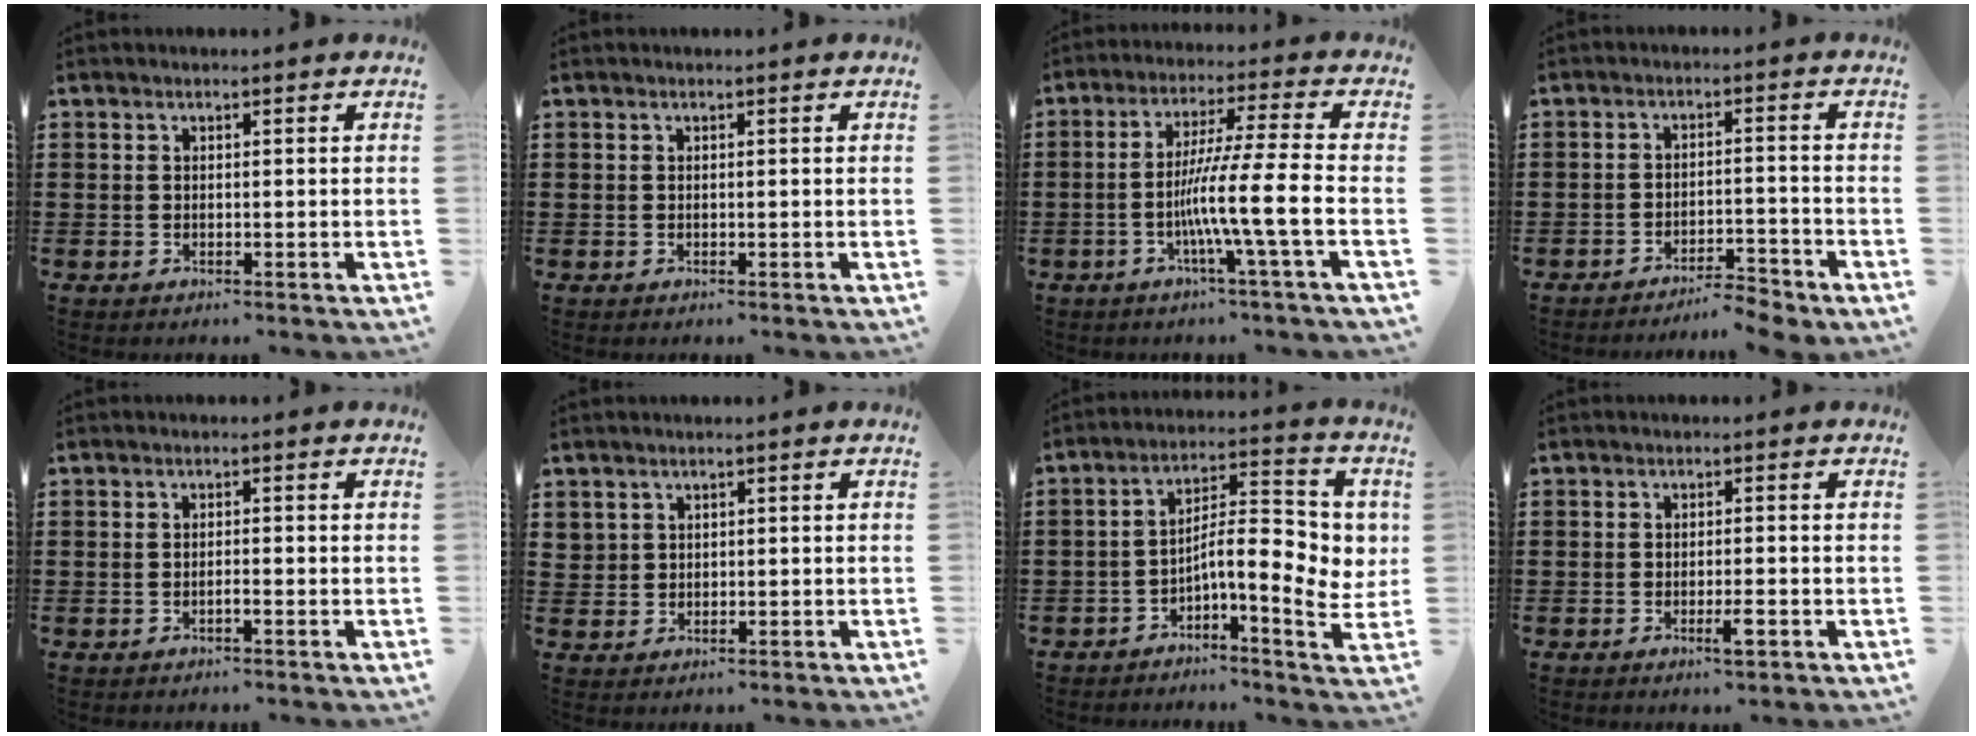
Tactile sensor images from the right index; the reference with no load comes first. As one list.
[{"total": 0.0}, {"total": 10.4, "force": [-3.0, -0.4, 9.9], "torque": [-0.176, -0.005, -0.060]}, {"total": 4.0, "force": [-3.9, 0.1, 1.0], "torque": [-0.021, -0.001, -0.081]}, {"total": 0.9, "force": [-0.4, 0.1, 0.8], "torque": [-0.014, -0.002, -0.007]}, {"total": 1.6, "force": [1.1, 1.2, 0.0], "torque": [-0.006, 0.006, 0.023]}, {"total": 9.5, "force": [-0.2, 3.1, 8.9], "torque": [-0.138, -0.017, -0.010]}, {"total": 2.5, "force": [-1.2, 0.3, 2.1], "torque": [-0.036, -0.002, -0.021]}]